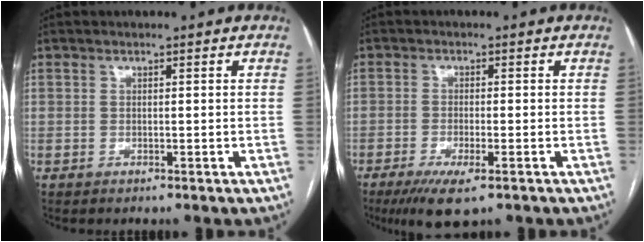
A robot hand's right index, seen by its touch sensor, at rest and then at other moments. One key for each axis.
{"total": 6.3, "fx": -3.8, "fy": 1.1, "fz": 4.9, "tx": -0.087, "ty": -0.016, "tz": -0.062}